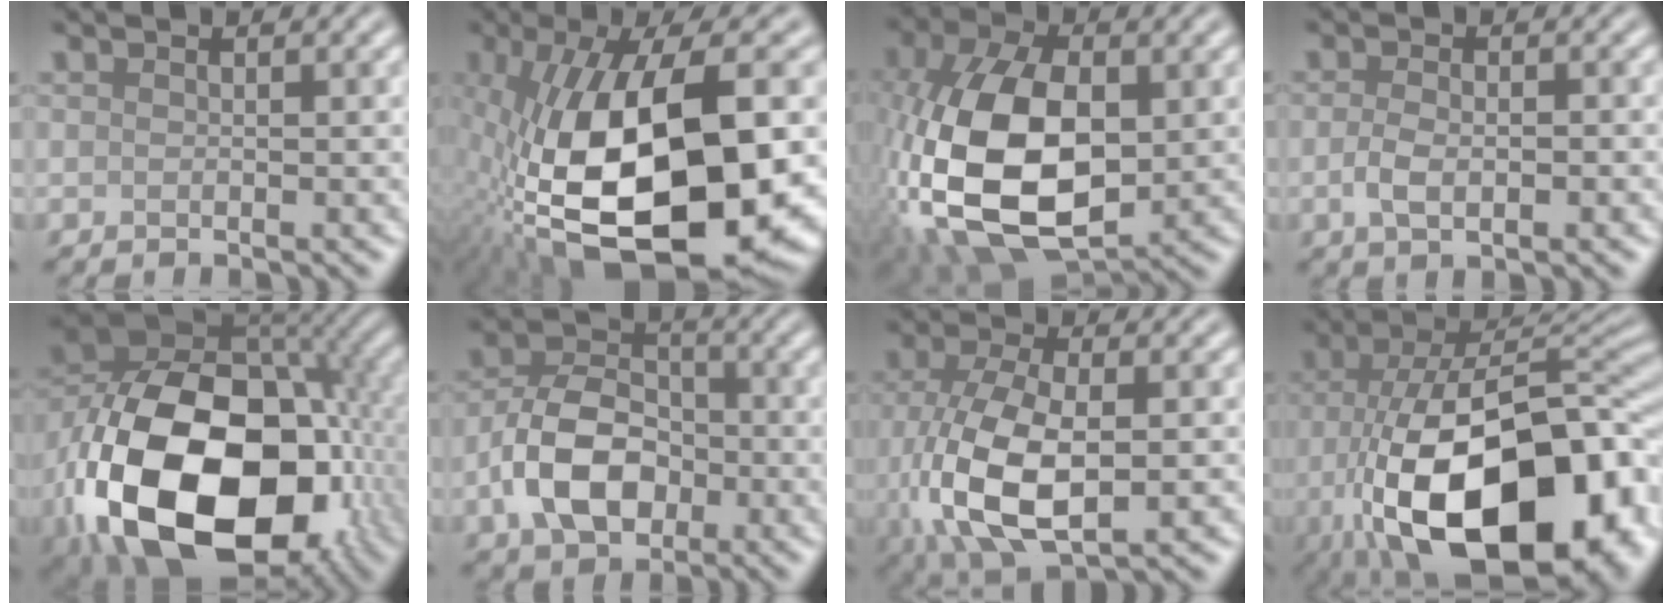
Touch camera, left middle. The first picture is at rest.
{"total": 17.7, "force": [-3.0, 8.0, 15.5], "torque": [-0.282, -0.004, -0.041]}
{"total": 14.7, "force": [-1.5, 8.8, 11.7], "torque": [-0.267, -0.014, -0.026]}
{"total": 2.8, "force": [-0.7, 1.2, 2.4], "torque": [-0.047, -0.003, -0.013]}
{"total": 20.3, "force": [-6.5, 12.8, 14.3], "torque": [-0.290, -0.027, -0.109]}
{"total": 7.4, "force": [-2.1, 5.1, 4.9], "torque": [-0.095, 0.008, -0.046]}
{"total": 10.3, "force": [-2.1, 5.4, 8.5], "torque": [-0.199, -0.021, -0.034]}
{"total": 19.9, "force": [-6.5, 10.6, 15.5], "torque": [-0.259, -0.025, -0.085]}